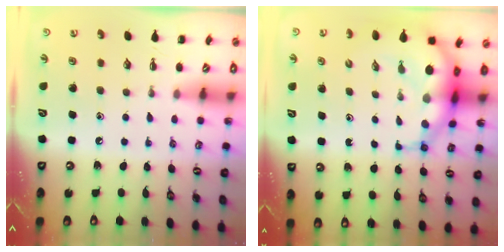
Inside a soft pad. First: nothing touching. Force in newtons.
{"total": 10.6, "press": 10.1, "slide": 3.1}